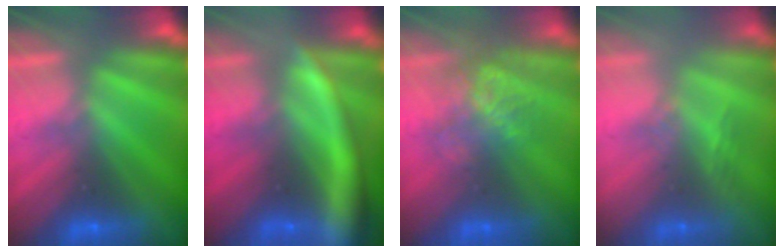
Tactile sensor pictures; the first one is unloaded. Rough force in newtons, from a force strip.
{"total": 8.4}
{"total": 4.5}
{"total": 2.9}